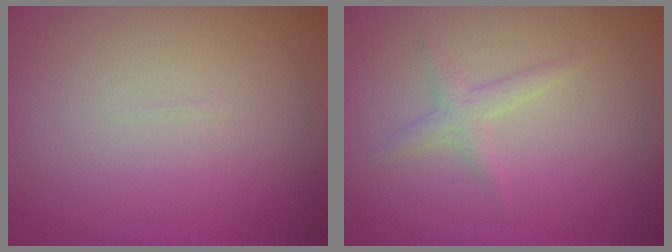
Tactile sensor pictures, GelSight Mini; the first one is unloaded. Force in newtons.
{"total": 1.3, "press": 1.3, "slide": 0.0}